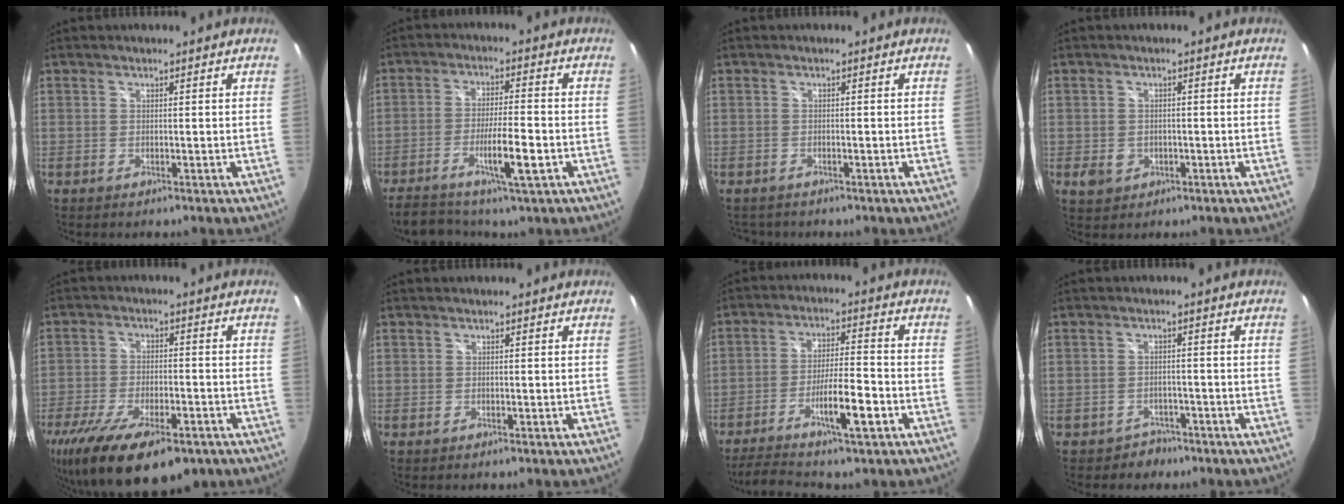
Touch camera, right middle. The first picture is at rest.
{"total": 9.8, "force": [-5.7, 2.1, 7.6], "torque": [-0.150, -0.002, -0.096]}
{"total": 2.5, "force": [-2.0, 1.2, 0.7], "torque": [-0.017, -0.009, -0.029]}
{"total": 3.7, "force": [-1.1, 3.1, 1.7], "torque": [-0.036, -0.001, -0.012]}
{"total": 20.0, "force": [-12.8, 7.9, 13.2], "torque": [-0.271, -0.060, -0.198]}
{"total": 0.0}
{"total": 11.1, "force": [-6.9, 1.7, 8.5], "torque": [-0.171, -0.001, -0.114]}
{"total": 3.6, "force": [-2.5, 2.5, -0.1], "torque": [-0.005, 0.008, -0.037]}